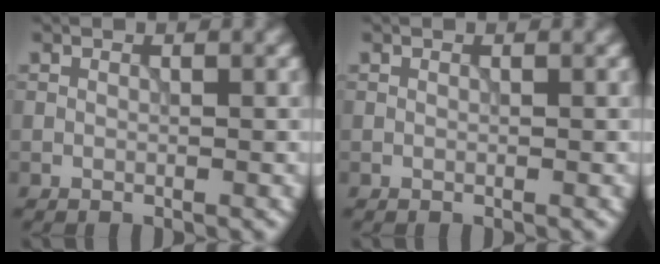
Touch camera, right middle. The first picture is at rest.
{"total": 0.0}